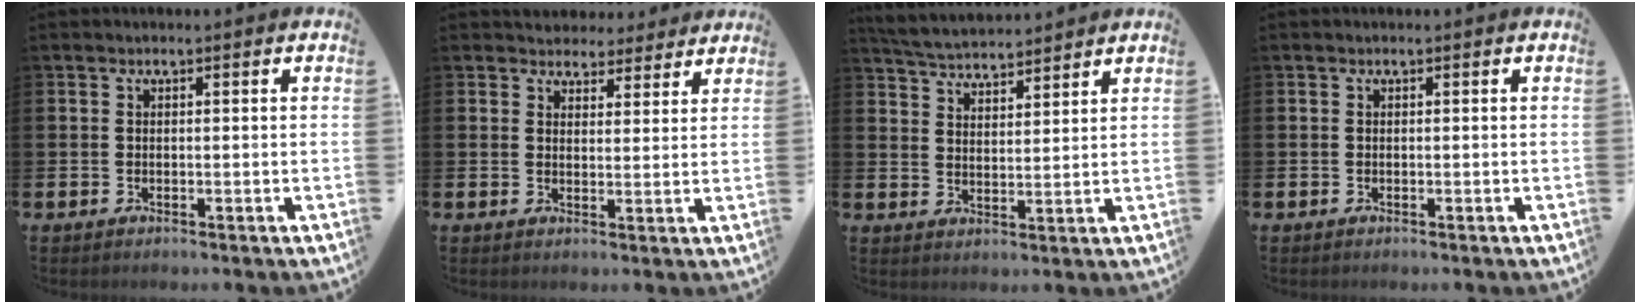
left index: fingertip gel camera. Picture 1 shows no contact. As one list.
[{"total": 3.8, "force": [3.4, 1.6, 0.0], "torque": [0.000, -0.024, 0.058]}, {"total": 4.8, "force": [4.8, 0.6, 0.2], "torque": [-0.022, -0.026, 0.086]}, {"total": 0.0}]